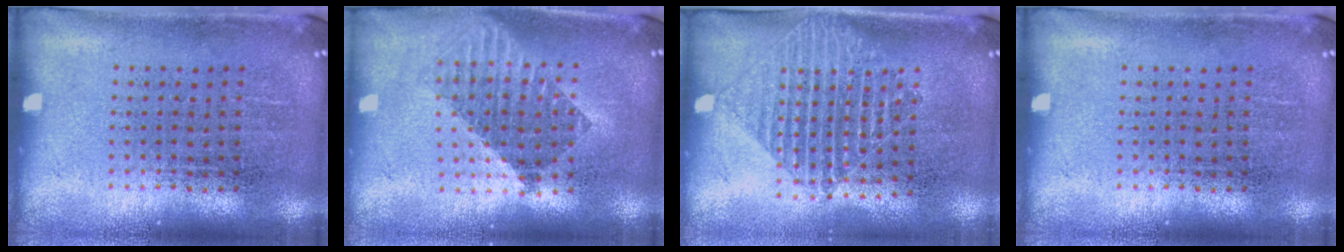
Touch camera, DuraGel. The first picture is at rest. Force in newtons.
{"total": 1.7, "press": 1.4, "slide": 0.9}
{"total": 1.4, "press": 1.2, "slide": 0.6}
{"total": 0.0}